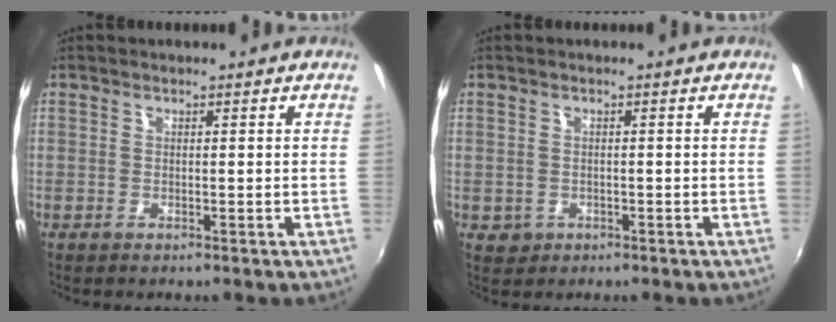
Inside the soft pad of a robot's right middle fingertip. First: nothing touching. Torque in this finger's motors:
{"motor_torque": [-0.02, 0.02, -0.05, -0.01]}